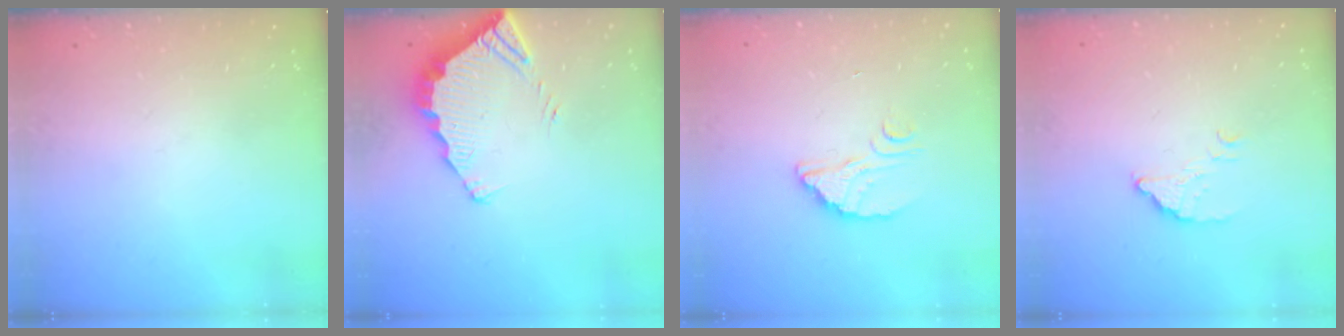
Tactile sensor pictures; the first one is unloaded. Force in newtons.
{"total": 3.8, "press": 3.8, "slide": 0.2}
{"total": 3.1, "press": 3.1, "slide": 0.2}
{"total": 3.3, "press": 3.3, "slide": 0.1}